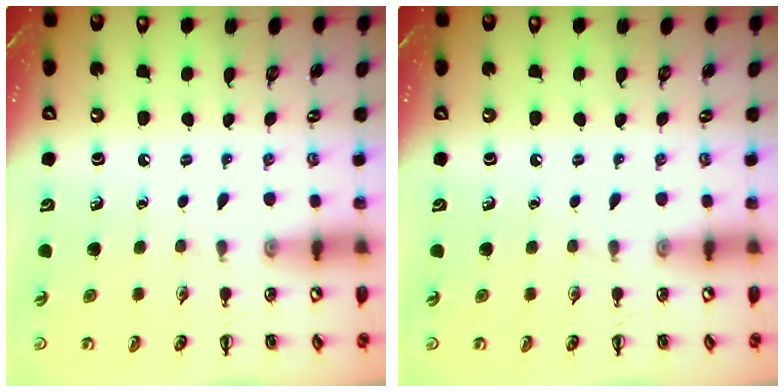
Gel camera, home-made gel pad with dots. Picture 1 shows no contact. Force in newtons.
{"total": 0.0}